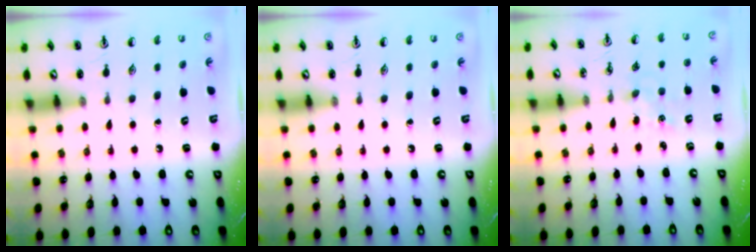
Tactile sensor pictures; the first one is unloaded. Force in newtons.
{"total": 0.0}
{"total": 2.6, "press": 2.6, "slide": 0.4}